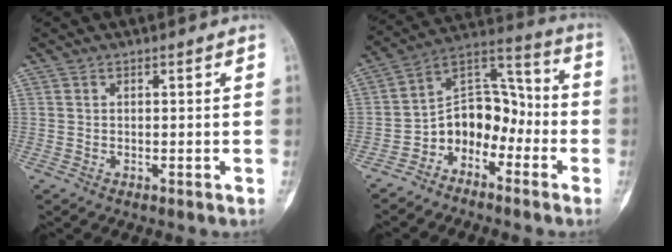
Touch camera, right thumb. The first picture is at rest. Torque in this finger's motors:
{"motor_torque": [1.30, 1.00, 0.46, -0.61, 0.02]}